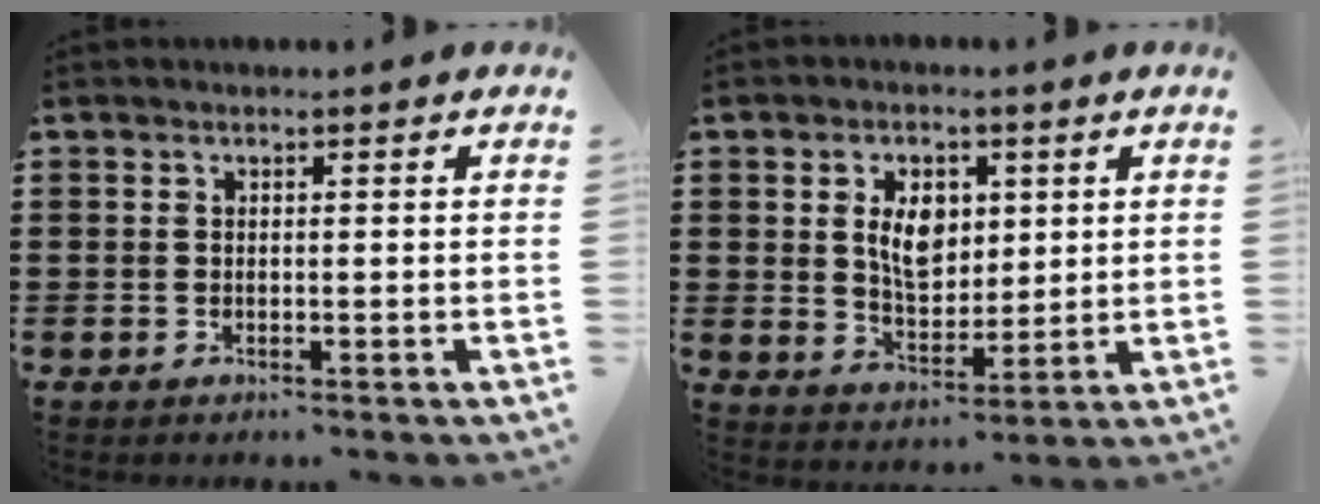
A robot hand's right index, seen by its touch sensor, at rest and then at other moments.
{"total": 6.7, "force": [1.6, 4.4, 4.8], "torque": [-0.093, 0.008, 0.022]}